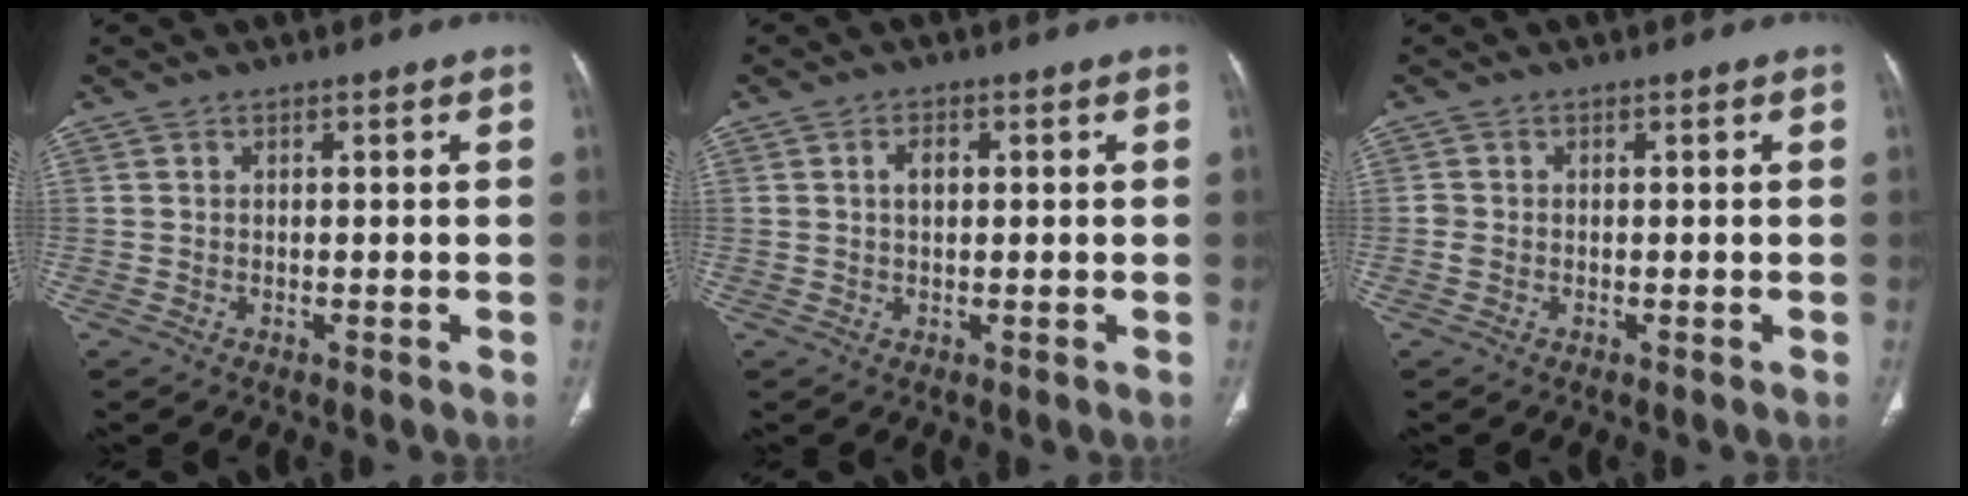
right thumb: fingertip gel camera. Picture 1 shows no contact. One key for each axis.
{"total": 2.4, "fx": 0.4, "fy": 1.5, "fz": 1.8, "tx": -0.029, "ty": 0.006, "tz": 0.008}
{"total": 1.1, "fx": -0.3, "fy": 0.9, "fz": 0.5, "tx": -0.010, "ty": 0.001, "tz": -0.006}